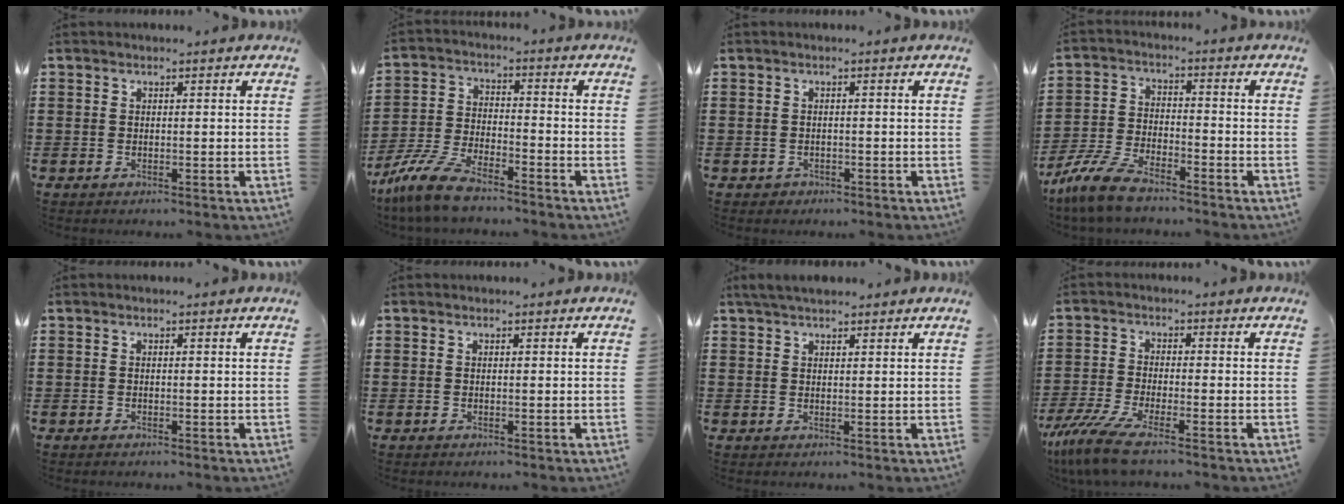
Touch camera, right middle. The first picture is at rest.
{"total": 8.7, "force": [-7.4, 1.4, 4.3], "torque": [-0.100, 0.005, -0.146]}
{"total": 0.6, "force": [-0.4, 0.4, 0.1], "torque": [-0.004, 0.000, -0.009]}
{"total": 7.8, "force": [-6.7, 1.5, 3.6], "torque": [-0.092, 0.000, -0.134]}
{"total": 0.0}
{"total": 0.0}
{"total": 2.5, "force": [2.2, 0.7, 0.9], "torque": [-0.023, 0.005, 0.042]}
{"total": 7.0, "force": [-5.1, 1.0, 4.6], "torque": [-0.115, -0.020, -0.101]}